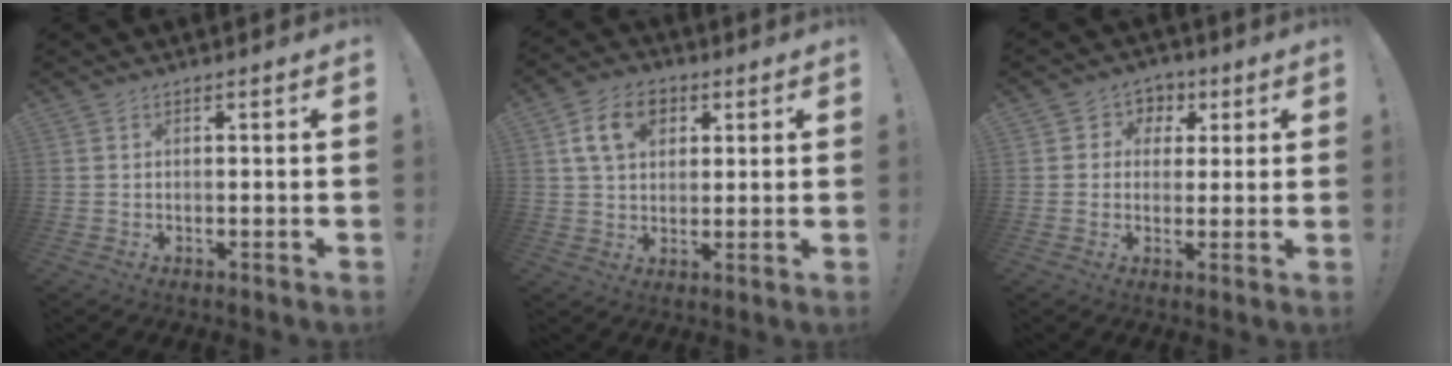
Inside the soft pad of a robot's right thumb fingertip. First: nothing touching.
{"total": 11.5, "force": [4.5, 8.3, 6.6], "torque": [-0.097, -0.001, 0.086]}
{"total": 5.4, "force": [0.3, 5.3, 1.2], "torque": [-0.010, 0.001, 0.008]}